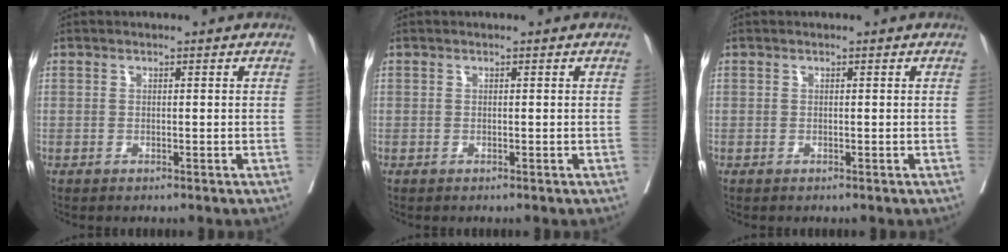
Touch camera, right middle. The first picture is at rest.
{"total": 0.0}
{"total": 0.0}